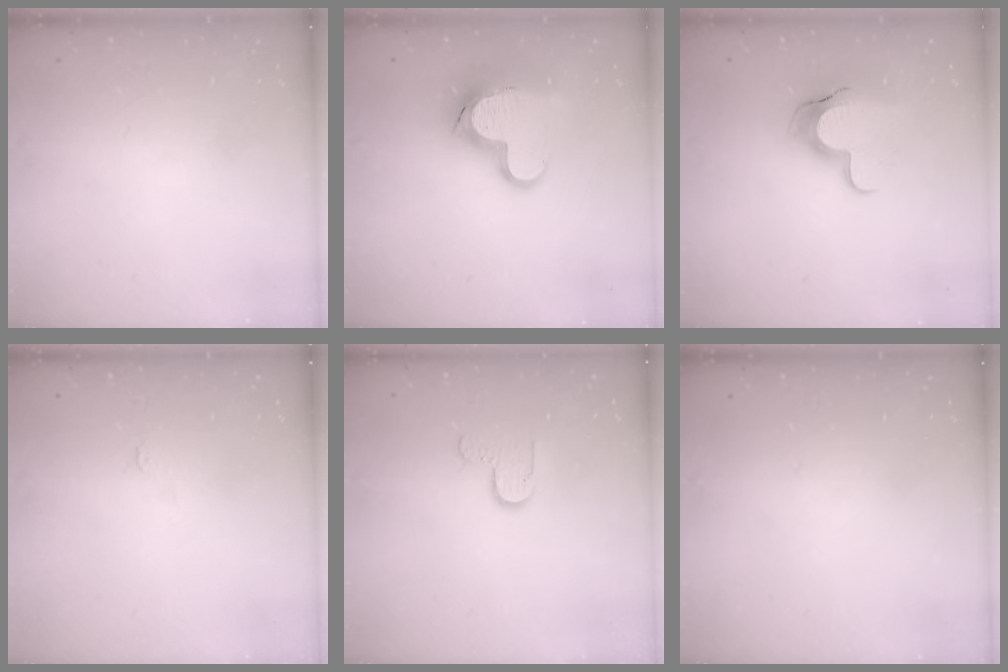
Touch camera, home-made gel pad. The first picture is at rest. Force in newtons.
{"total": 14.9, "press": 14.9, "slide": 0.9}
{"total": 10.9, "press": 10.9, "slide": 1.0}
{"total": 1.7, "press": 1.7, "slide": 0.2}
{"total": 5.5, "press": 5.5, "slide": 0.5}
{"total": 0.0}